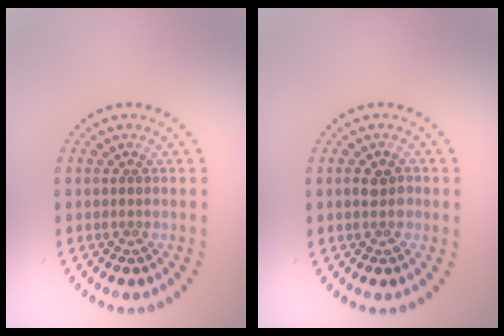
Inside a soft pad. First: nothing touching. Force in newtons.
{"total": 1.9, "press": 1.9, "slide": 0.3}